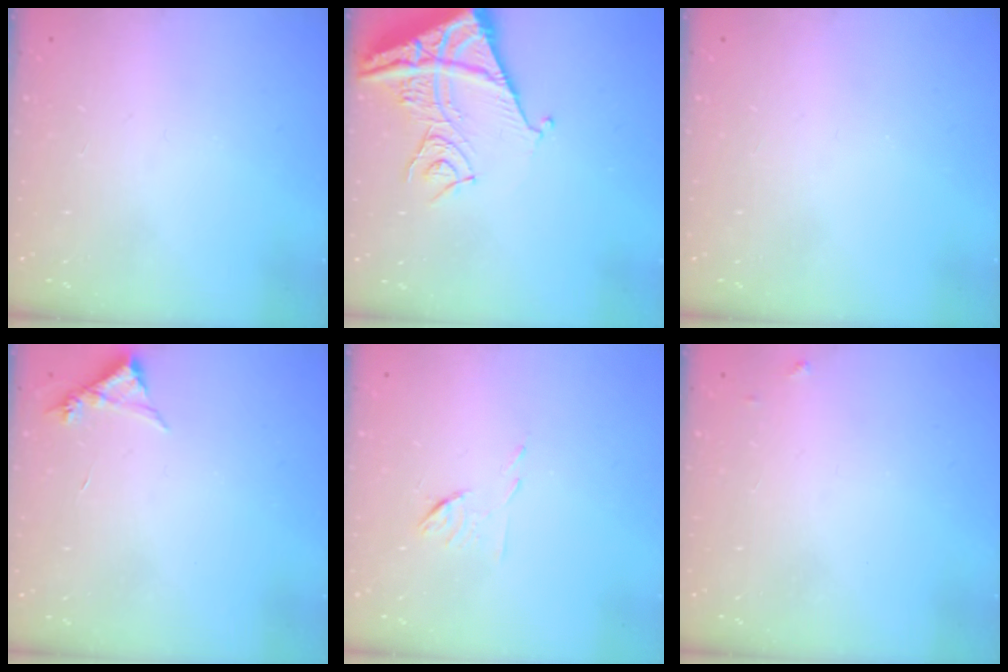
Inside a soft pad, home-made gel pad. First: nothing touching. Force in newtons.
{"total": 12.2, "press": 12.1, "slide": 1.5}
{"total": 0.0}
{"total": 4.3, "press": 4.2, "slide": 0.4}
{"total": 6.0, "press": 6.0, "slide": 0.7}
{"total": 3.5, "press": 3.5, "slide": 0.2}